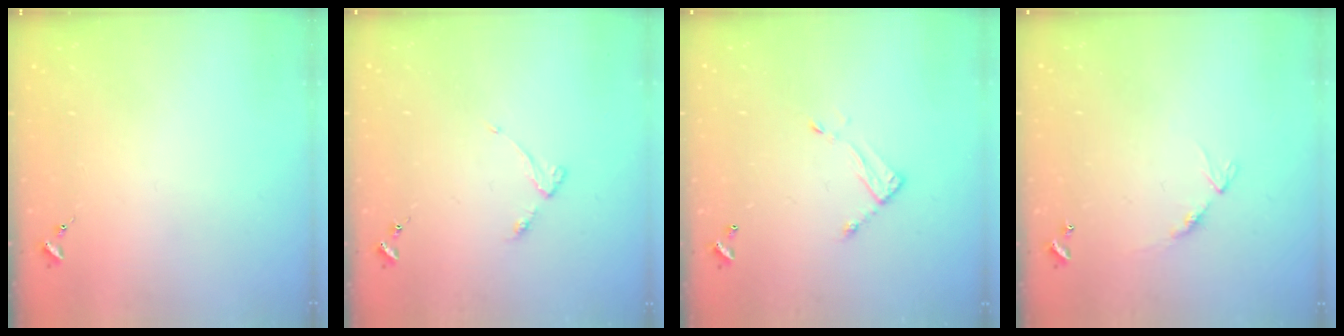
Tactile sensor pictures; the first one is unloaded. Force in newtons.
{"total": 4.0, "press": 3.9, "slide": 0.5}
{"total": 7.1, "press": 7.1, "slide": 0.5}
{"total": 8.4, "press": 8.4, "slide": 0.6}